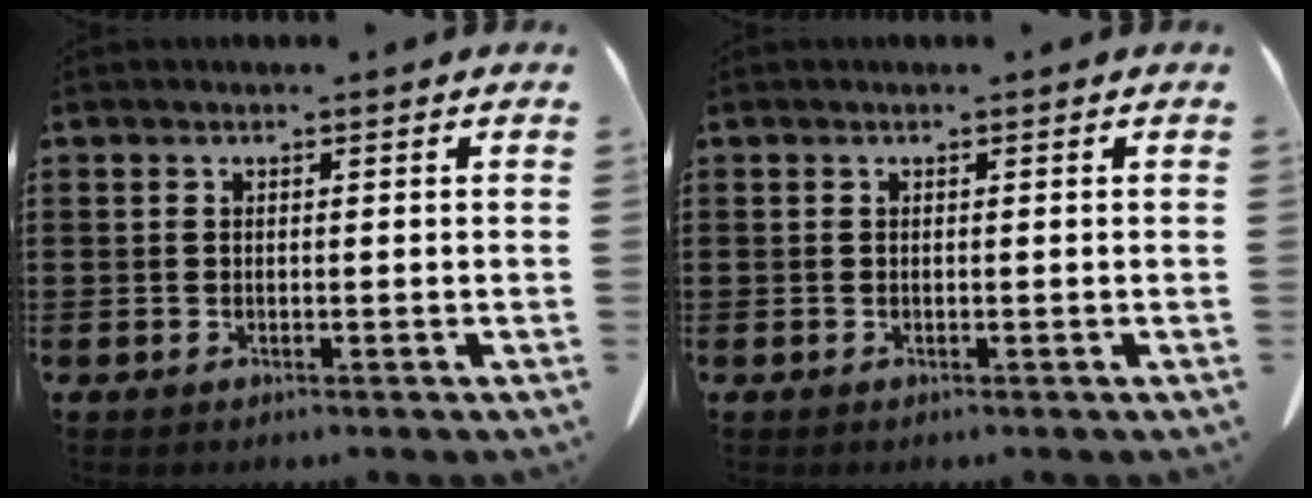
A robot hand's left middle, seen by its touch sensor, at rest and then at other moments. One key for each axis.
{"total": 0.0}